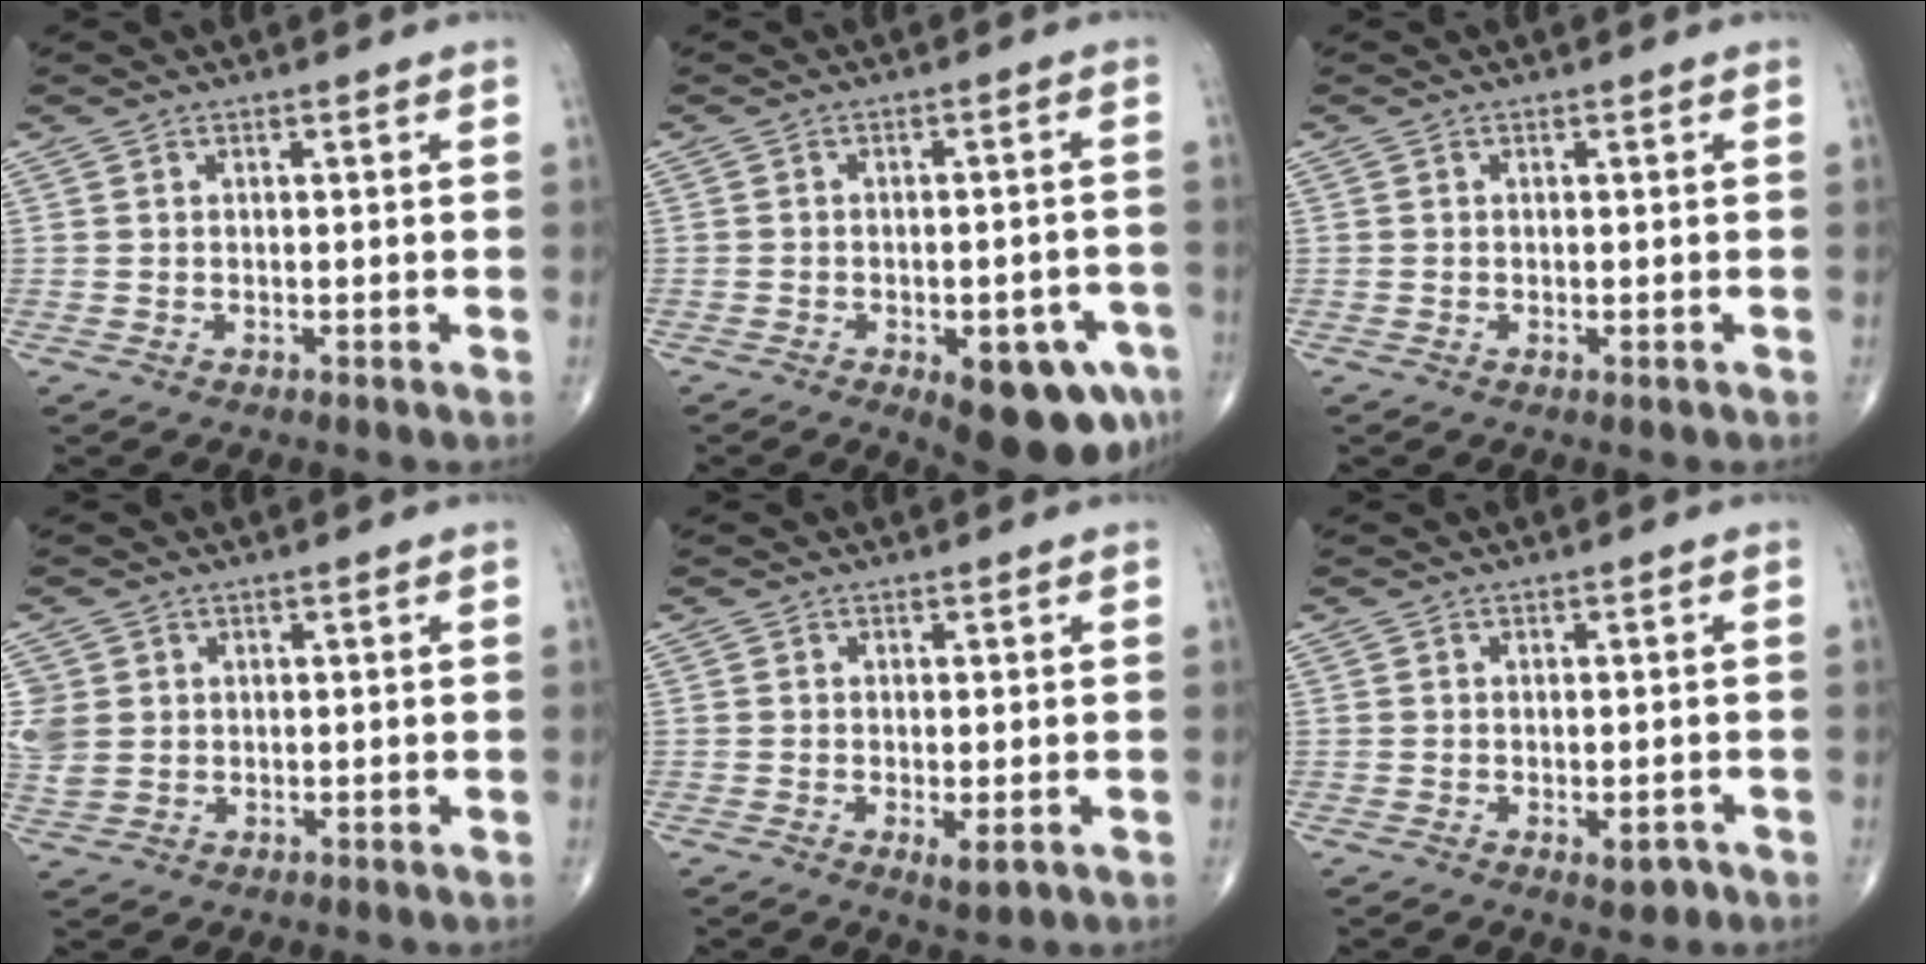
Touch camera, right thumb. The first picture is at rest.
{"total": 13.0, "force": [-6.1, 5.3, 10.1], "torque": [-0.097, 0.021, -0.068]}
{"total": 0.5, "force": [-0.2, 0.2, 0.4], "torque": [-0.008, -0.002, -0.004]}
{"total": 5.3, "force": [0.9, 4.5, 2.5], "torque": [-0.055, 0.000, 0.025]}
{"total": 2.8, "force": [-0.9, 0.9, 2.5], "torque": [-0.043, -0.008, -0.013]}
{"total": 2.7, "force": [-1.3, 1.3, 2.0], "torque": [-0.017, 0.003, -0.014]}